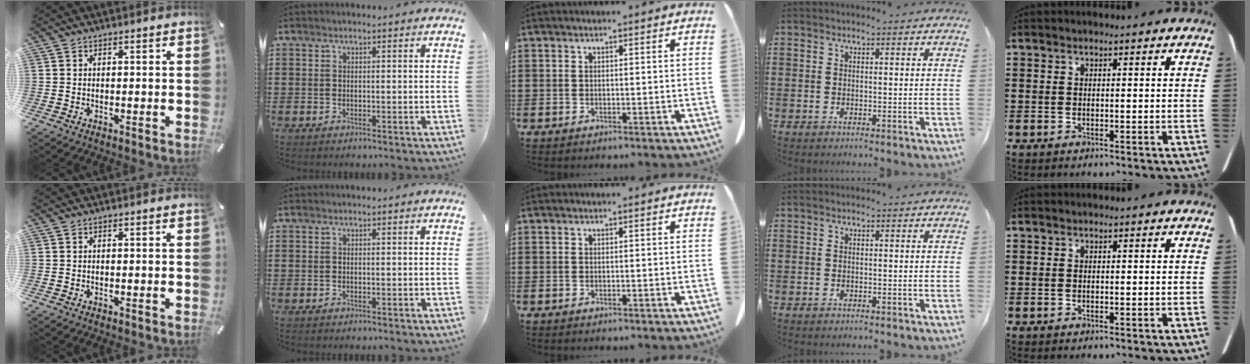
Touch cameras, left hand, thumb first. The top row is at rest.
{}